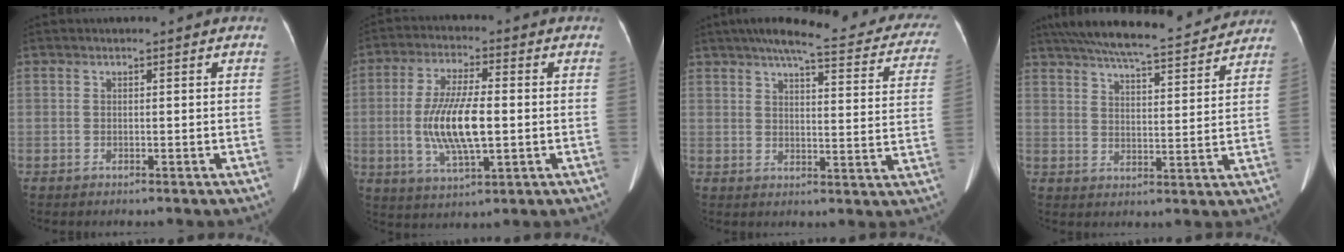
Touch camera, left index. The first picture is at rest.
{"total": 10.9, "force": [-1.1, 2.6, 10.6], "torque": [-0.216, -0.005, -0.016]}
{"total": 24.8, "force": [21.0, 4.5, 12.5], "torque": [-0.165, -0.013, 0.238]}
{"total": 19.5, "force": [17.7, 2.6, 7.9], "torque": [-0.136, 0.020, 0.244]}